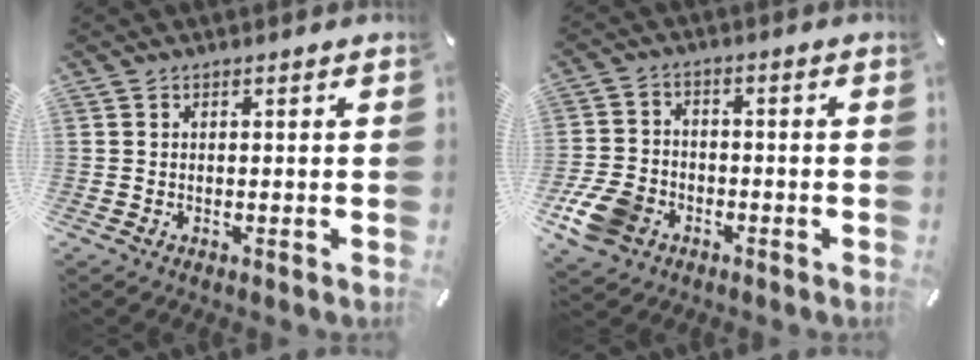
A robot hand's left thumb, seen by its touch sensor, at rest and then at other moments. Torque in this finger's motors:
{"motor_torque": [0.50, 2.48, 0.50, 0.40, 0.11]}